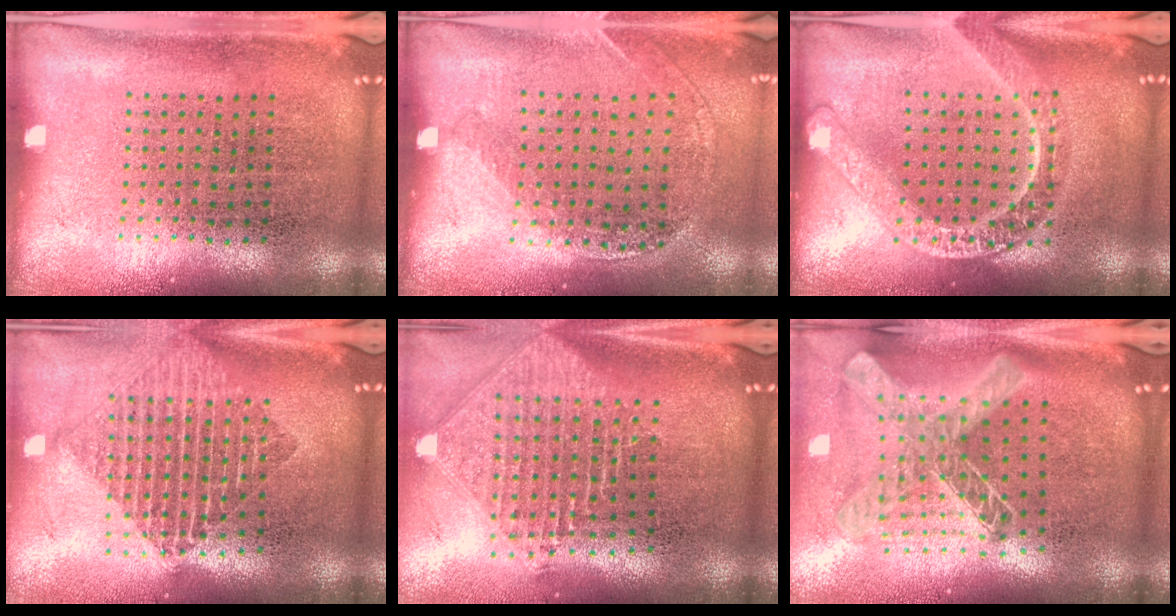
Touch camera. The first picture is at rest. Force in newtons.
{"total": 1.2, "press": 1.1, "slide": 0.3}
{"total": 2.3, "press": 2.3, "slide": 0.2}
{"total": 1.9, "press": 1.6, "slide": 1.0}
{"total": 2.4, "press": 1.9, "slide": 1.5}
{"total": 2.1, "press": 1.6, "slide": 1.3}